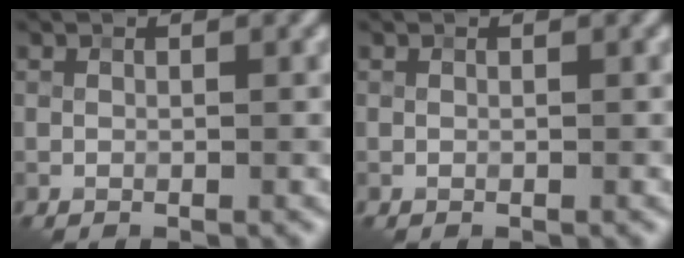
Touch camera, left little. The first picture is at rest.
{"total": 0.0}